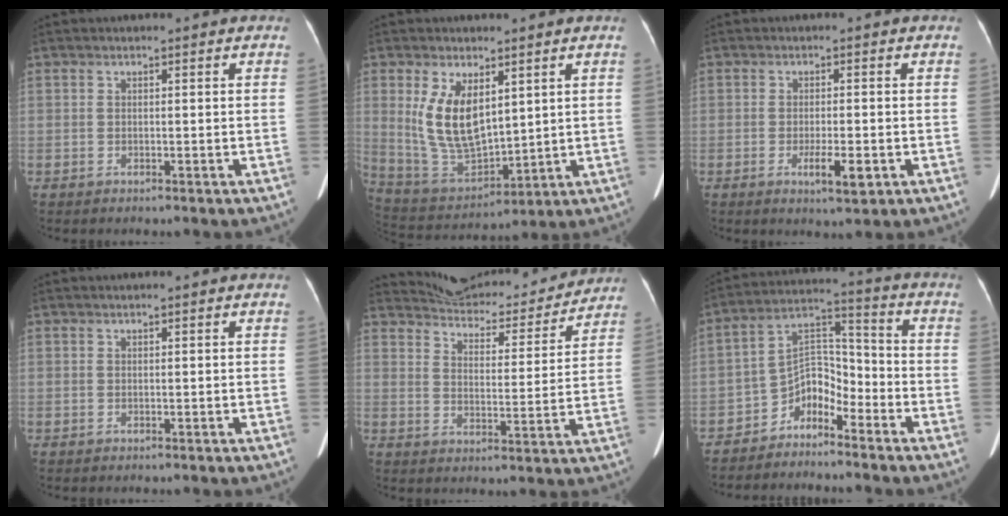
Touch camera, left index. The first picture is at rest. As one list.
[{"total": 10.7, "force": [3.2, 5.0, 8.9], "torque": [-0.181, -0.007, 0.078]}, {"total": 3.9, "force": [-1.5, 0.8, 3.5], "torque": [-0.062, -0.005, -0.020]}, {"total": 0.0}, {"total": 16.9, "force": [16.3, 3.5, 2.8], "torque": [-0.027, -0.009, 0.212]}, {"total": 6.5, "force": [-5.0, 3.2, 2.5], "torque": [-0.039, 0.036, -0.096]}]